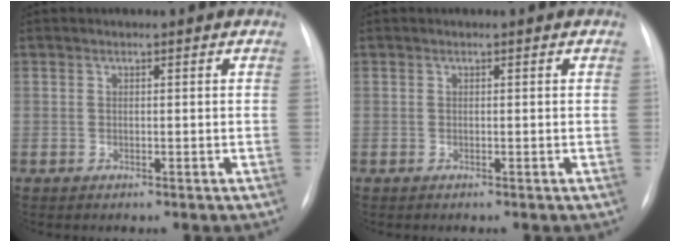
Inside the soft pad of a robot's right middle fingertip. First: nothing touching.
{"total": 0.0}